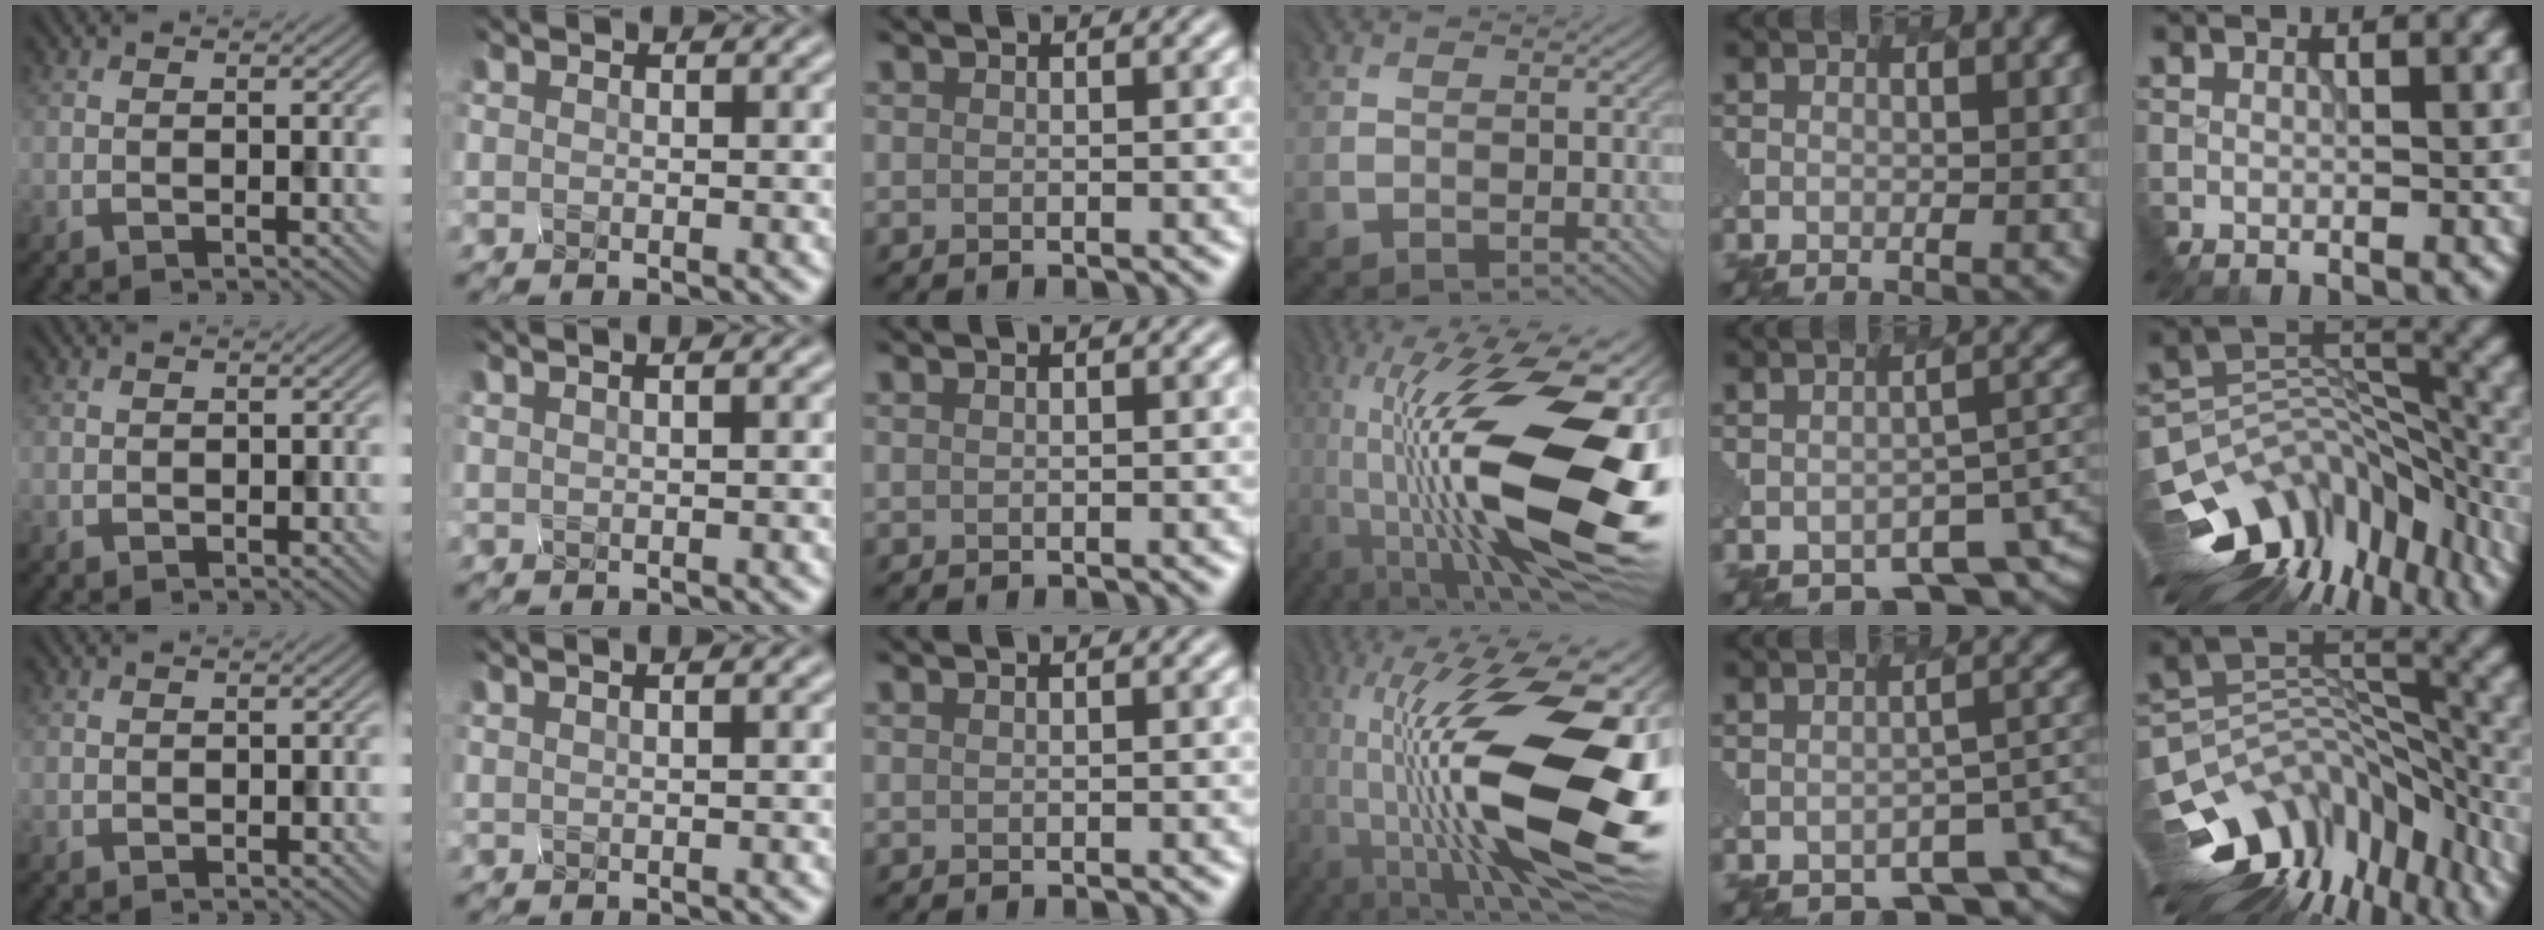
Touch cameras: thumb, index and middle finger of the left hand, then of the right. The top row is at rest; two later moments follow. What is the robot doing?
{"motion": "disassemble", "object": "battery cover"}